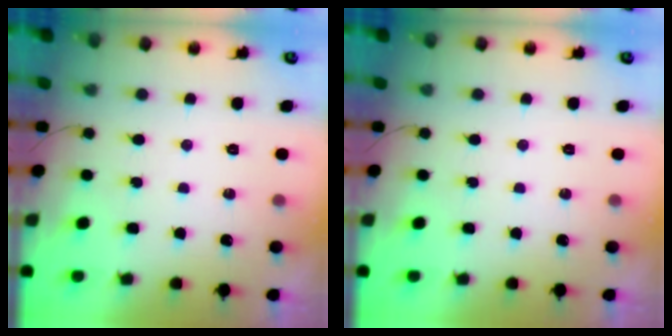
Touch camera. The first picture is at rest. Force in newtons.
{"total": 0.0}